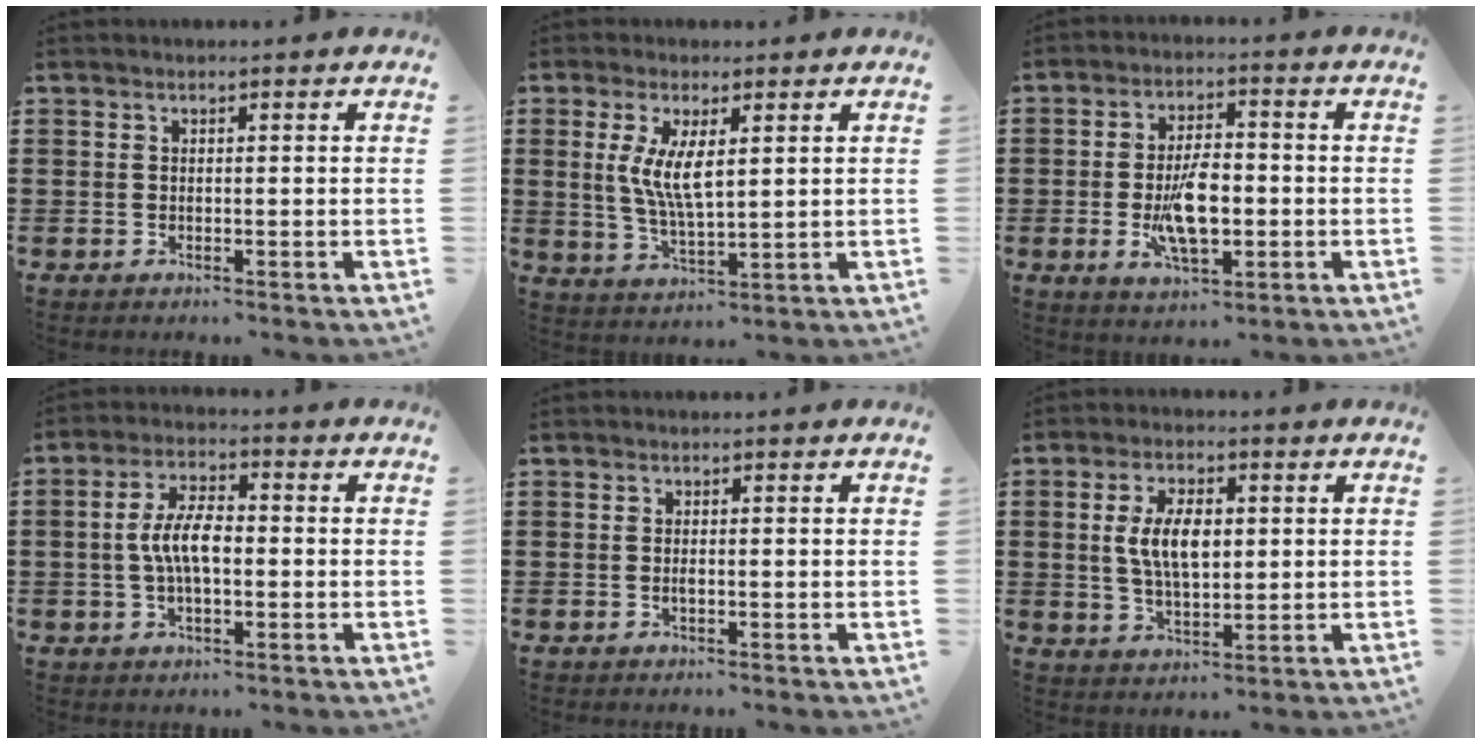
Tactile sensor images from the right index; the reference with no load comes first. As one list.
[{"total": 6.4, "force": [1.3, 2.1, 5.9], "torque": [-0.118, 0.004, 0.023]}, {"total": 8.6, "force": [-1.5, 3.8, 7.6], "torque": [-0.147, -0.004, -0.032]}, {"total": 6.8, "force": [-0.4, 2.9, 6.1], "torque": [-0.131, 0.000, -0.013]}, {"total": 0.7, "force": [-0.2, 0.1, 0.6], "torque": [-0.013, -0.003, -0.003]}, {"total": 7.1, "force": [0.8, 3.5, 6.2], "torque": [-0.122, 0.006, 0.009]}]